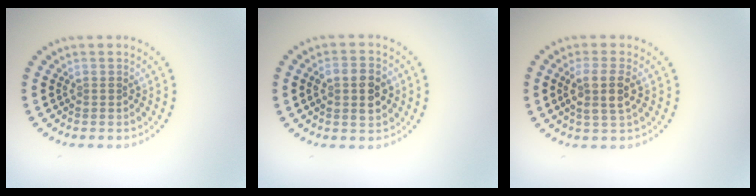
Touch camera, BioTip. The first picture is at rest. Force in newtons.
{"total": 3.9, "press": 3.9, "slide": 0.3}
{"total": 2.9, "press": 2.6, "slide": 1.3}